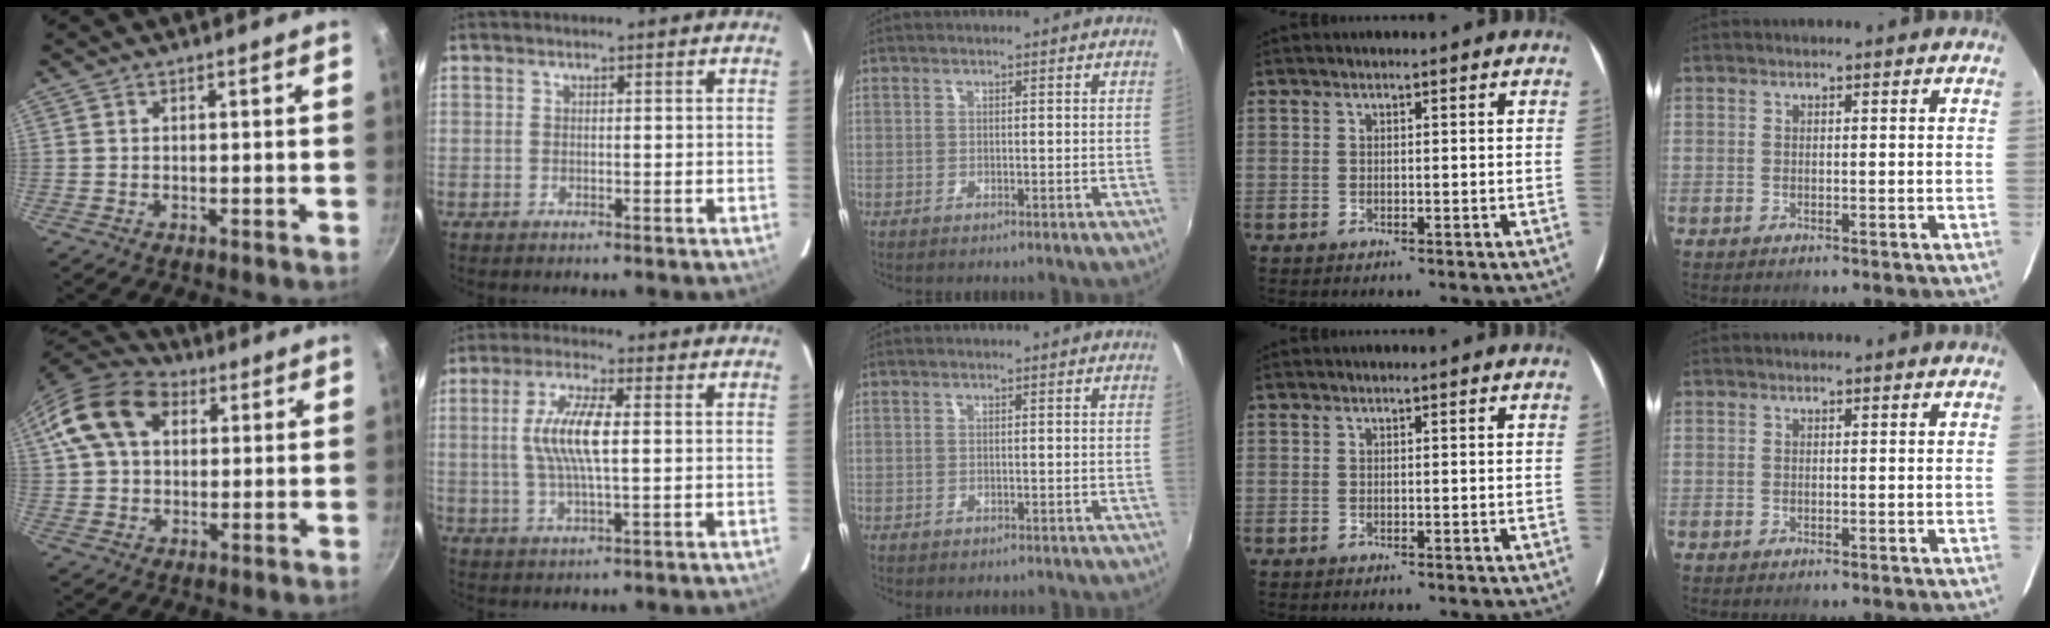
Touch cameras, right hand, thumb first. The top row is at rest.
{"thumb": {"total": 15.2, "force": [4.8, 10.7, 9.7], "torque": [-0.163, 0.020, 0.071]}, "index": {"total": 9.2, "force": [0.8, 2.2, 8.9], "torque": [-0.176, 0.004, 0.015]}, "middle": {"total": 1.3, "force": [-1.0, 0.7, 0.4], "torque": [-0.011, -0.005, -0.012]}}